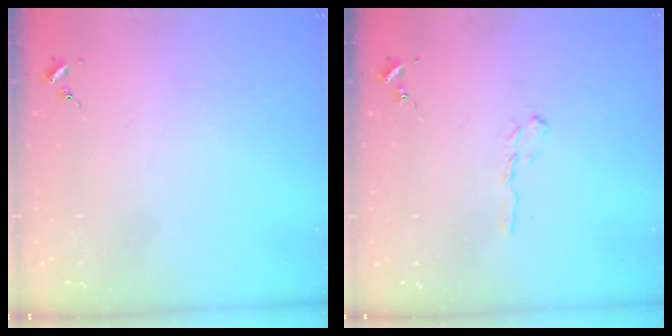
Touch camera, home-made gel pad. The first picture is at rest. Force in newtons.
{"total": 5.5, "press": 5.5, "slide": 0.6}